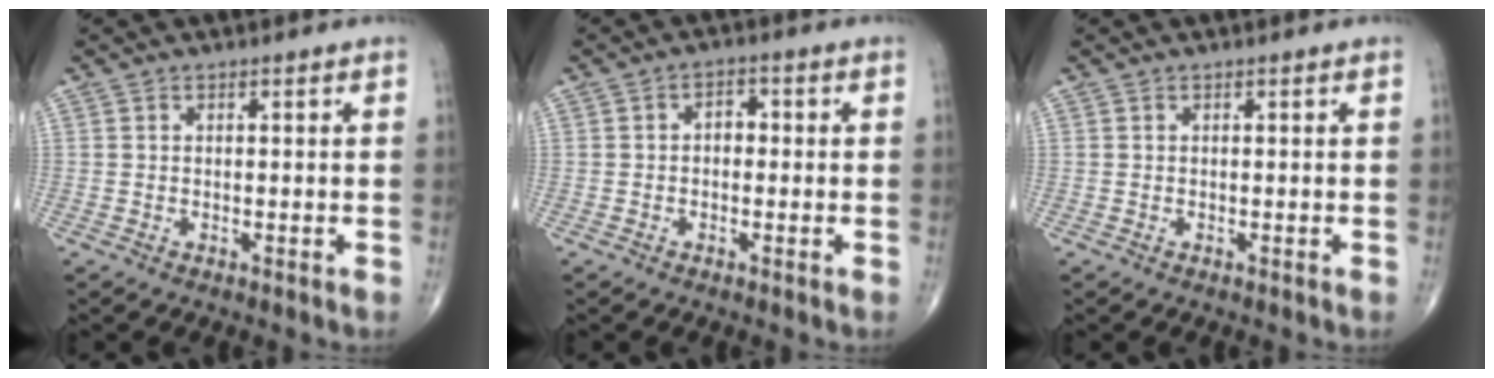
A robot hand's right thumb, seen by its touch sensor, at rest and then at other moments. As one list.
[{"total": 2.7, "force": [-0.2, 1.9, 1.9], "torque": [-0.016, 0.012, -0.010]}, {"total": 0.0}]